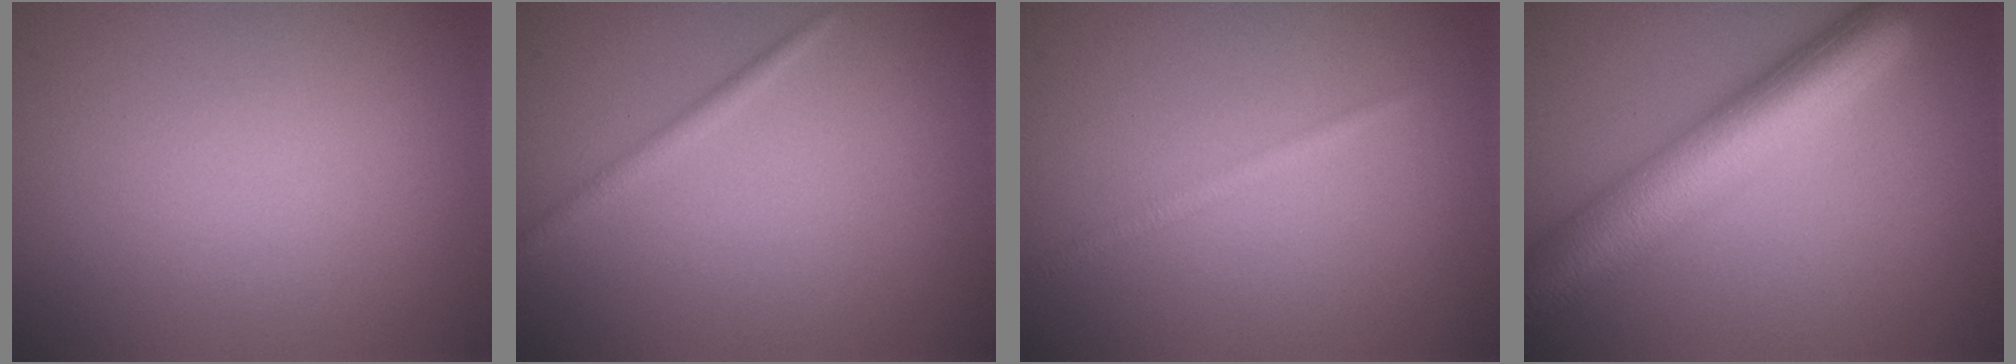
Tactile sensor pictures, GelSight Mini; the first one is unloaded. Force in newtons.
{"total": 1.0, "press": 1.0, "slide": 0.1}
{"total": 0.9, "press": 0.9, "slide": 0.1}
{"total": 8.3, "press": 8.3, "slide": 0.2}